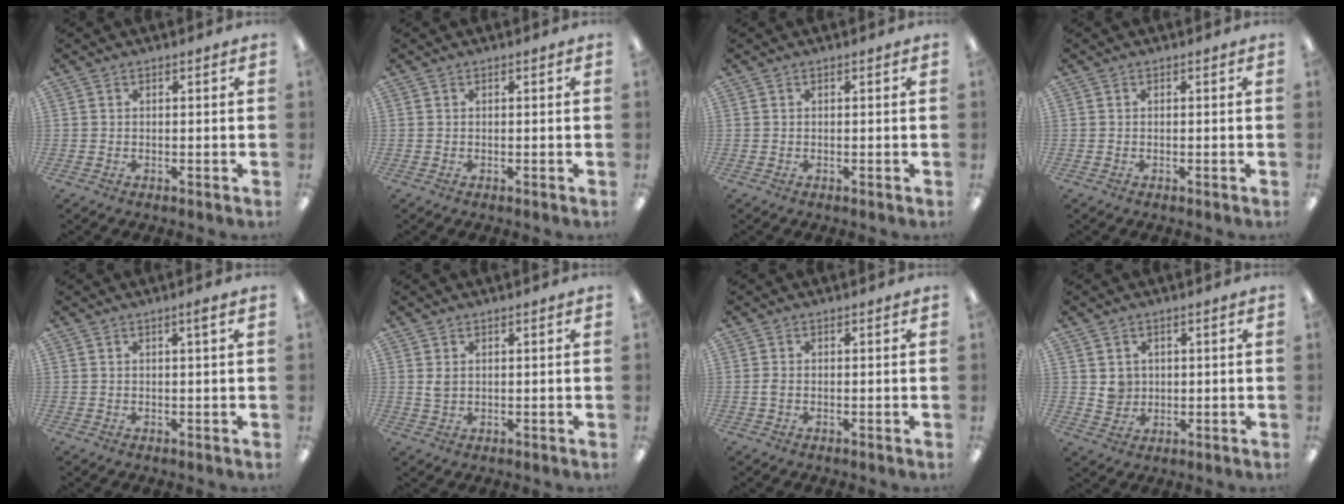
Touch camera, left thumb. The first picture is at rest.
{"total": 0.0}
{"total": 0.0}
{"total": 0.0}
{"total": 1.7, "force": [1.0, 0.0, 1.4], "torque": [-0.030, 0.001, 0.016]}
{"total": 2.0, "force": [0.9, 1.1, 1.3], "torque": [-0.030, 0.003, 0.016]}
{"total": 1.4, "force": [-0.1, 0.7, 1.2], "torque": [-0.022, 0.003, -0.002]}
{"total": 3.8, "force": [1.4, 3.4, 0.7], "torque": [-0.008, -0.001, 0.023]}